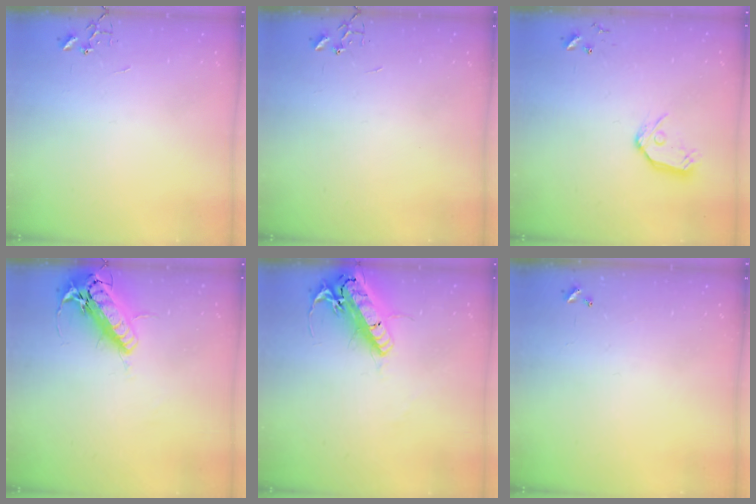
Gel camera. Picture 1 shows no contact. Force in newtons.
{"total": 0.0}
{"total": 9.6, "press": 9.6, "slide": 1.0}
{"total": 18.2, "press": 17.8, "slide": 3.8}
{"total": 20.0, "press": 19.6, "slide": 4.1}
{"total": 0.0}